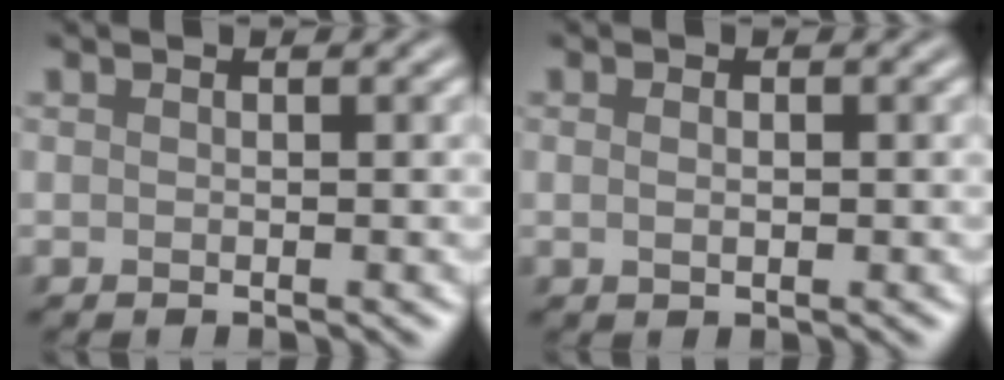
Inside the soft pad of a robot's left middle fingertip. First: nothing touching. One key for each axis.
{"total": 1.0, "fx": 0.2, "fy": 0.5, "fz": 0.8, "tx": -0.014, "ty": -0.002, "tz": 0.003}